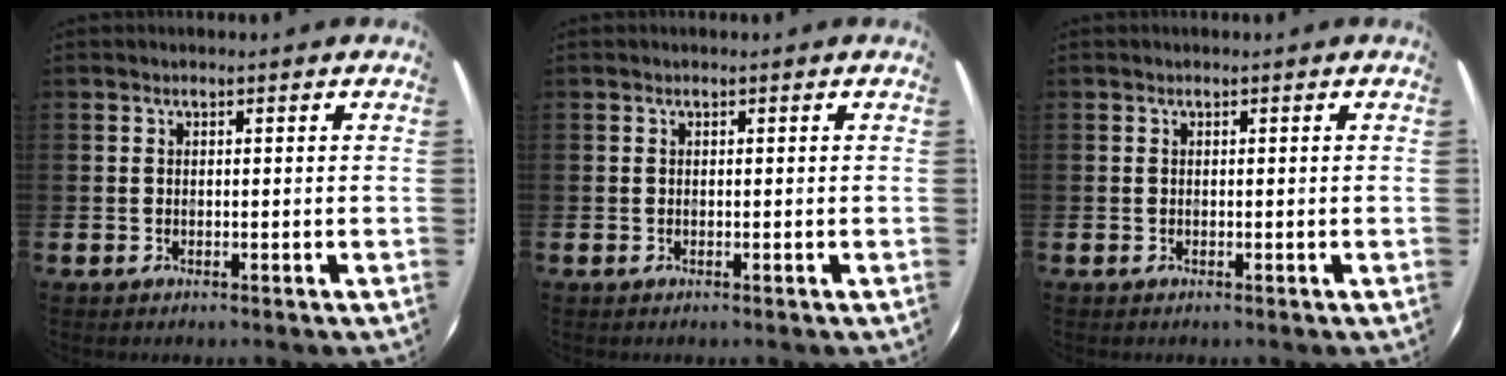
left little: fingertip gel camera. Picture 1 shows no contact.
{"total": 0.0}
{"total": 0.0}